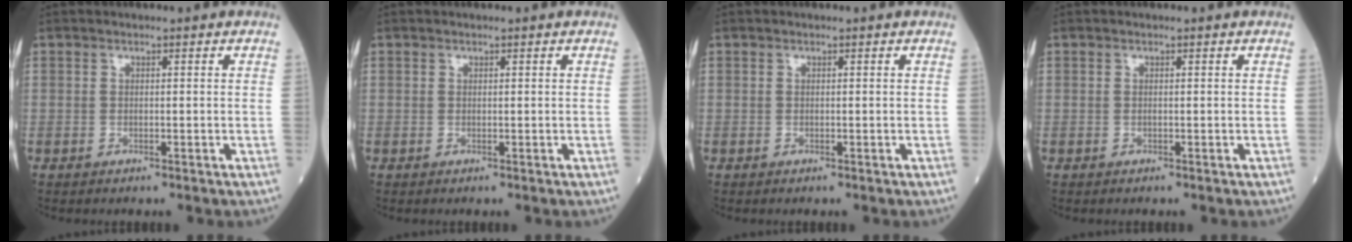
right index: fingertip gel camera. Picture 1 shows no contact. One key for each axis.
{"total": 0.0}
{"total": 0.0}
{"total": 0.0}